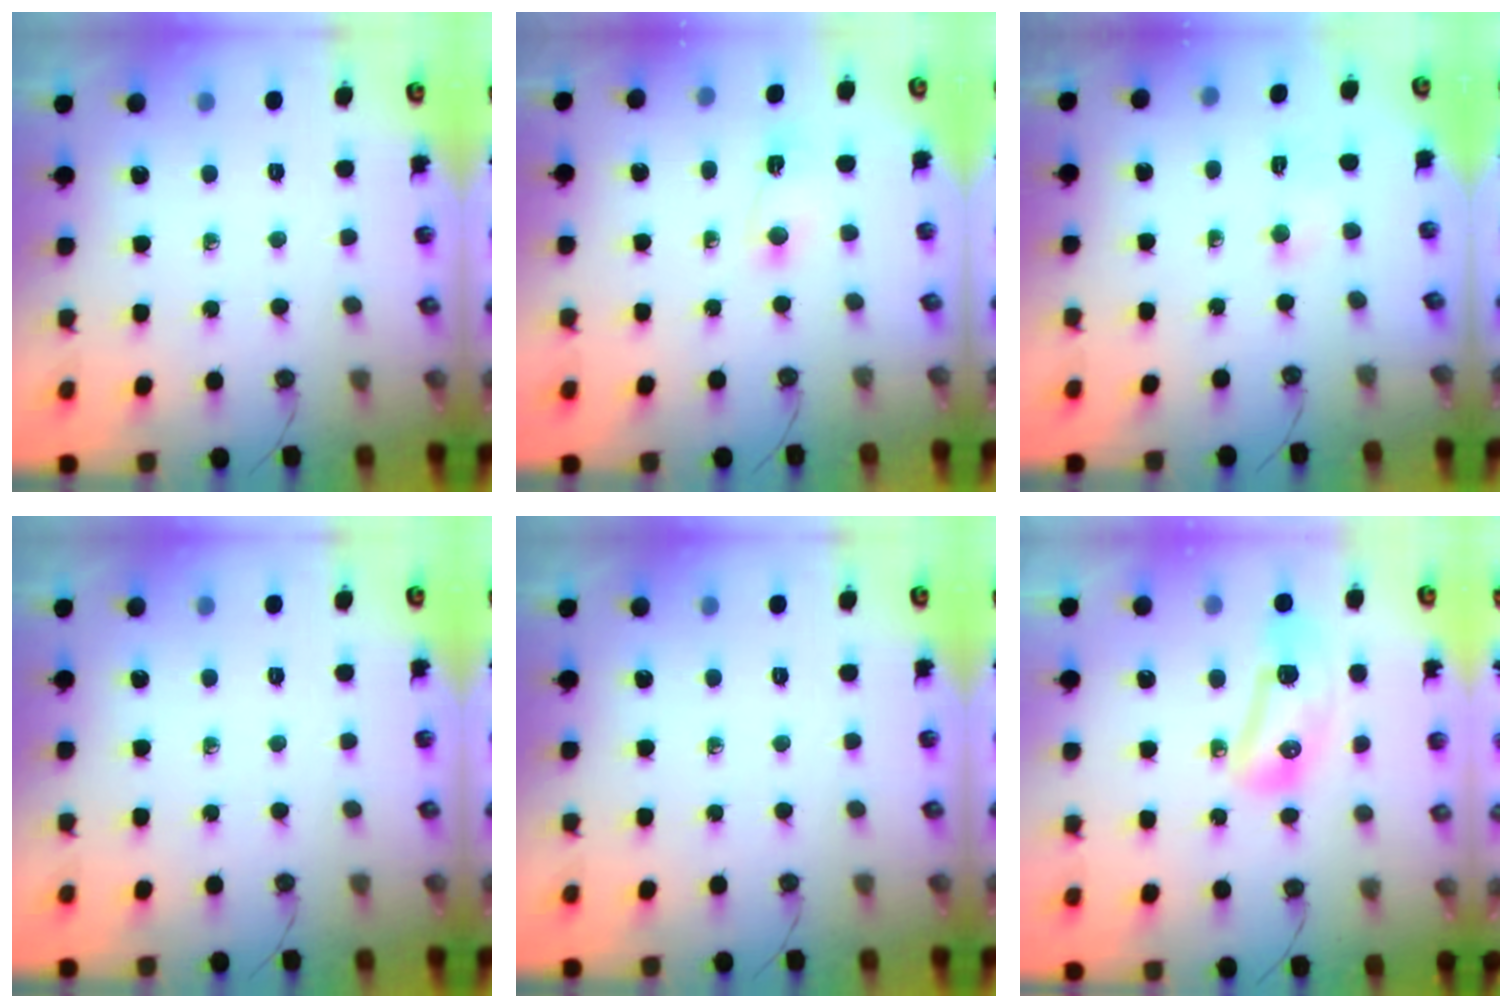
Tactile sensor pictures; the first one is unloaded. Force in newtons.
{"total": 2.3, "press": 2.3, "slide": 0.3}
{"total": 1.6, "press": 1.4, "slide": 0.7}
{"total": 0.0}
{"total": 0.0}
{"total": 17.0, "press": 13.5, "slide": 10.4}